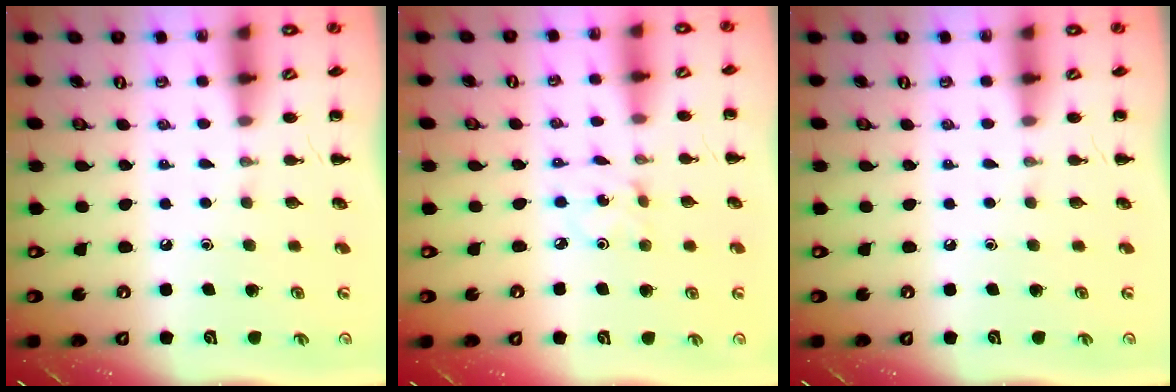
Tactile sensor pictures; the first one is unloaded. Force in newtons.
{"total": 1.0, "press": 1.0, "slide": 0.2}
{"total": 0.0}